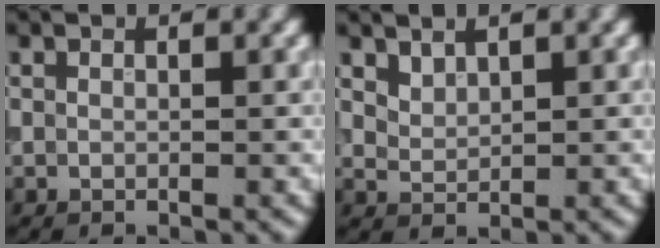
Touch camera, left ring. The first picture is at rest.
{"total": 1.5, "force": [1.2, 0.7, 0.4], "torque": [-0.013, -0.006, 0.031]}